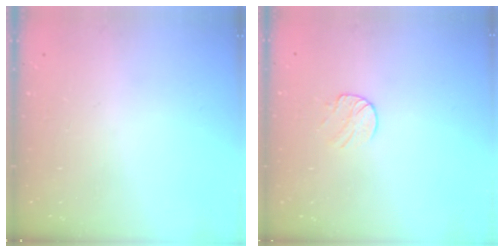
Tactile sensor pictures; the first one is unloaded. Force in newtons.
{"total": 6.7, "press": 6.7, "slide": 0.6}